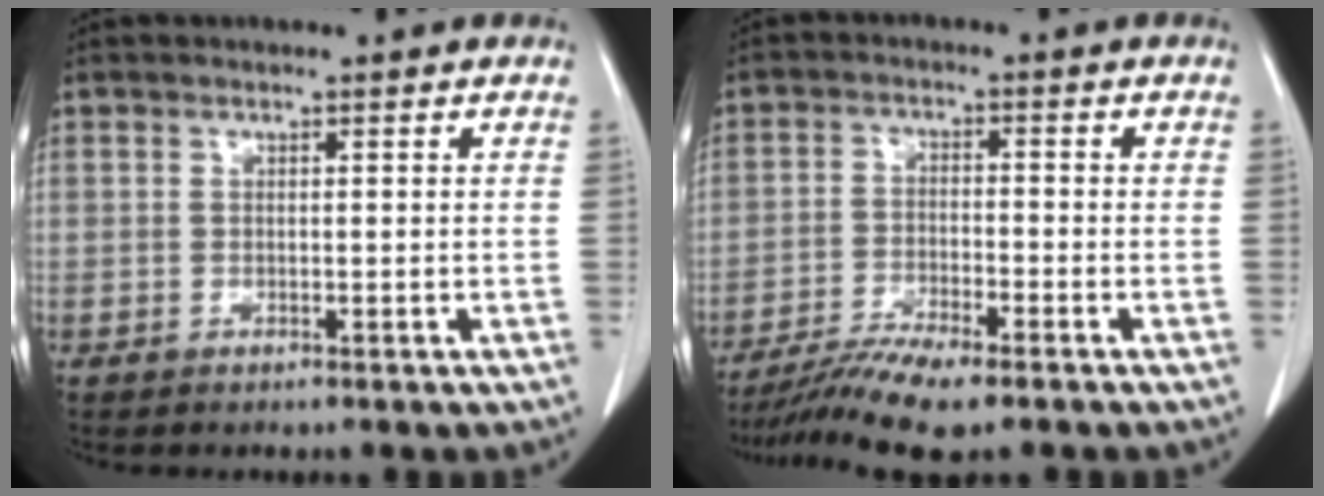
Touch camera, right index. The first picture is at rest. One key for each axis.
{"total": 8.4, "fx": -6.8, "fy": 0.4, "fz": 4.9, "tx": -0.085, "ty": -0.020, "tz": -0.118}